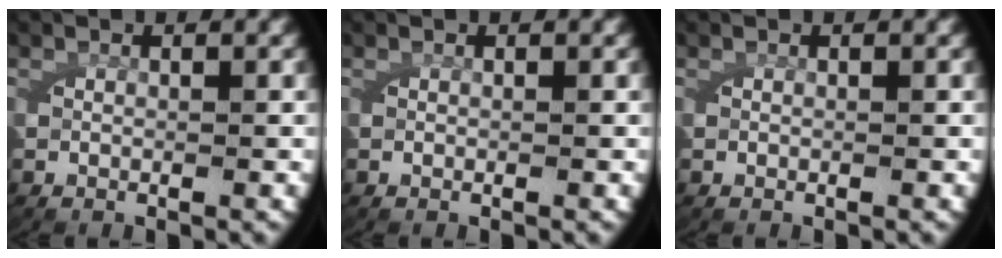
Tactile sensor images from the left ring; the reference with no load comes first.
{"total": 0.0}
{"total": 0.0}